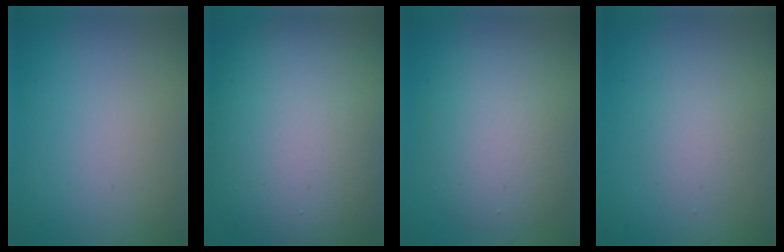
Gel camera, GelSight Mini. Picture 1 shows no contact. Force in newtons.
{"total": 14.7, "press": 14.7, "slide": 1.4}
{"total": 5.8, "press": 5.8, "slide": 0.5}
{"total": 2.2, "press": 2.2, "slide": 0.2}